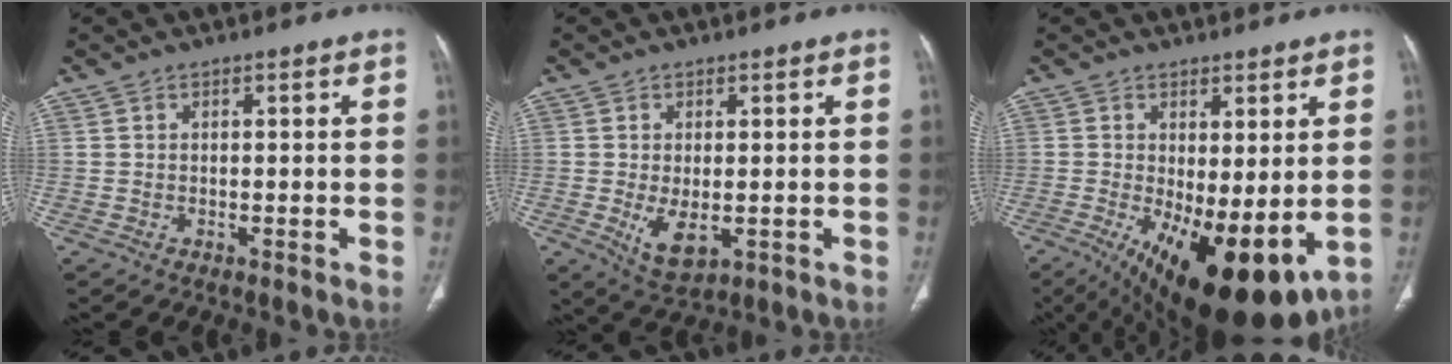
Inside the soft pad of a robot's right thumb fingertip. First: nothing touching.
{"total": 5.7, "force": [-1.1, 2.9, 4.8], "torque": [-0.083, -0.016, -0.005]}
{"total": 16.4, "force": [-3.8, 6.4, 14.6], "torque": [-0.226, -0.028, -0.033]}